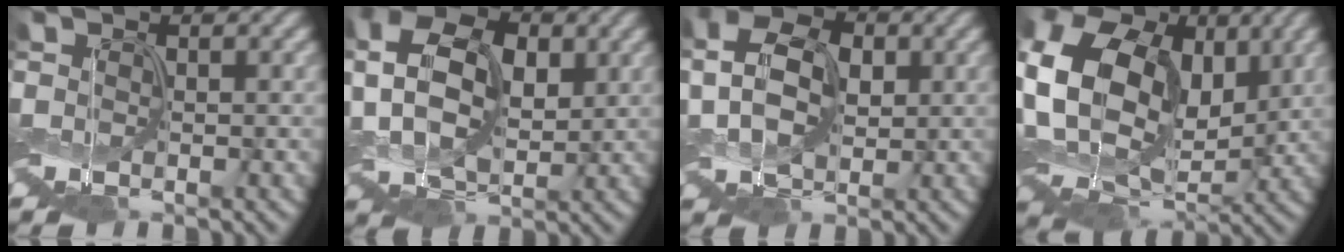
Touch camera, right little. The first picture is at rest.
{"total": 9.1, "force": [1.3, 6.3, 6.4], "torque": [-0.148, 0.006, 0.022]}
{"total": 6.7, "force": [0.6, 4.6, 4.8], "torque": [-0.111, 0.011, 0.005]}
{"total": 15.8, "force": [2.6, 11.8, 10.2], "torque": [-0.221, 0.019, 0.055]}